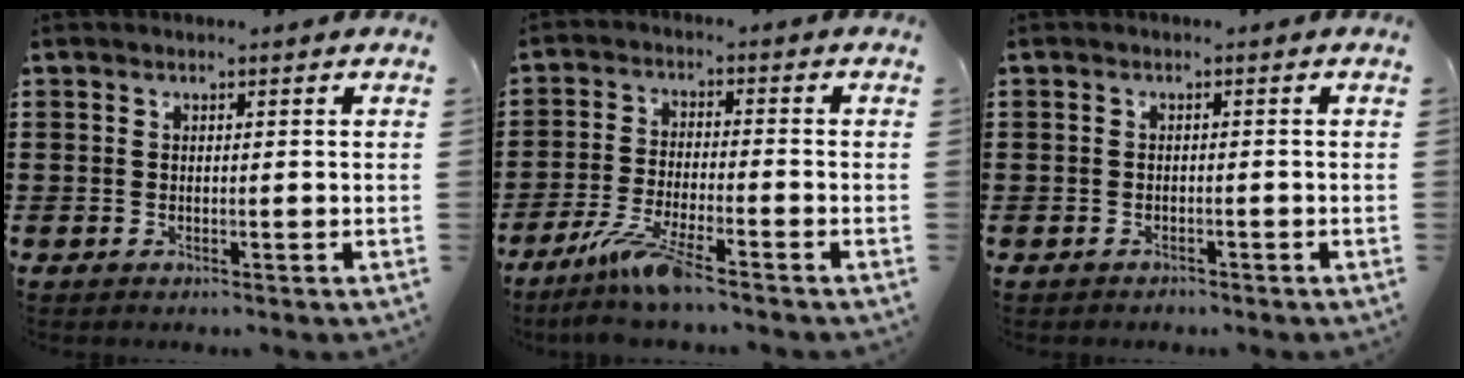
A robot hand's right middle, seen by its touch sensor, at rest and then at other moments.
{"total": 7.0, "force": [-5.3, 0.3, 4.5], "torque": [-0.103, -0.019, -0.102]}
{"total": 1.0, "force": [-0.9, 0.4, -0.2], "torque": [0.001, 0.002, -0.021]}